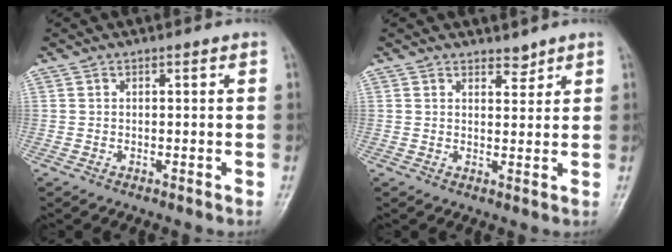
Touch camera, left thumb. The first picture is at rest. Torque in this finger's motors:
{"motor_torque": [-0.28, -0.03, -0.07, -0.06, 0.06]}